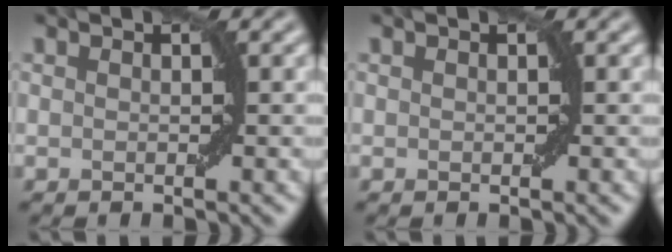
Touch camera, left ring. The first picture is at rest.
{"total": 0.0}